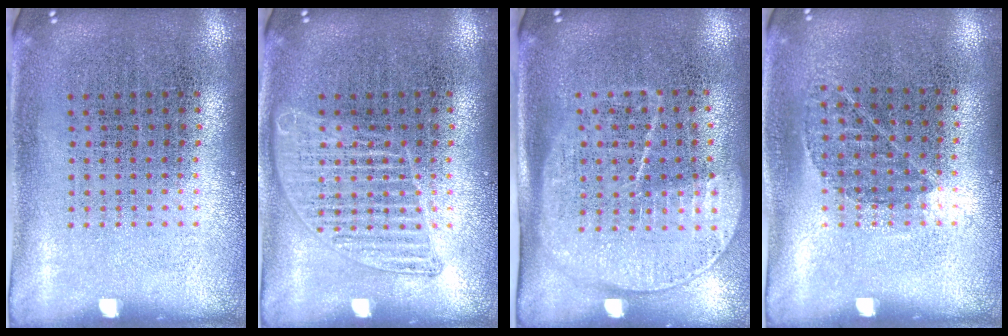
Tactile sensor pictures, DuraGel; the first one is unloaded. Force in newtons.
{"total": 1.8, "press": 1.8, "slide": 0.2}
{"total": 1.8, "press": 1.4, "slide": 1.0}
{"total": 0.8, "press": 0.6, "slide": 0.5}